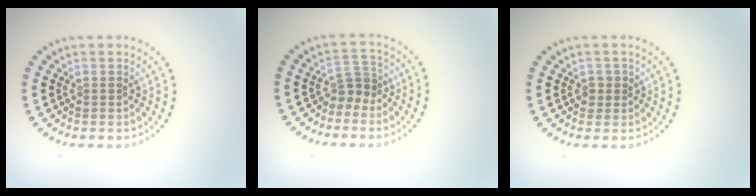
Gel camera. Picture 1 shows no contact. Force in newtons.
{"total": 2.0, "press": 1.5, "slide": 1.3}
{"total": 1.0, "press": 1.0, "slide": 0.4}